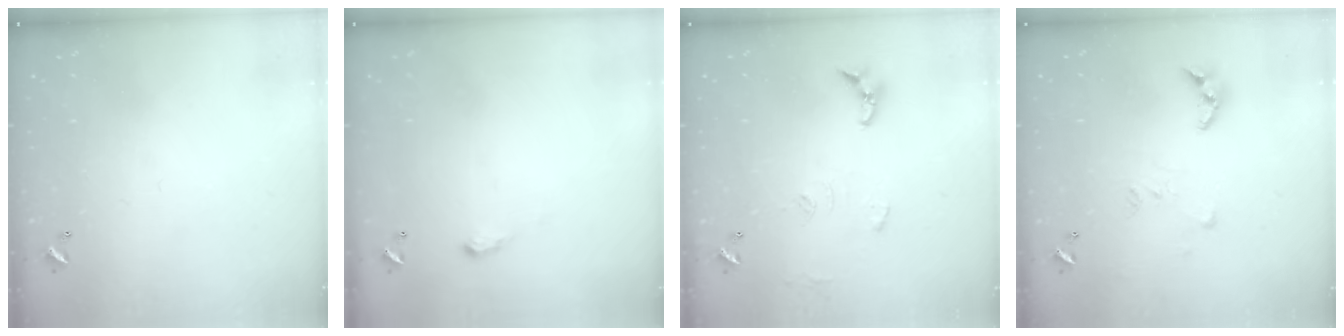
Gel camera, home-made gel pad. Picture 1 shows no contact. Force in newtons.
{"total": 2.0, "press": 2.0, "slide": 0.3}
{"total": 8.7, "press": 8.7, "slide": 0.6}
{"total": 8.1, "press": 8.1, "slide": 0.7}